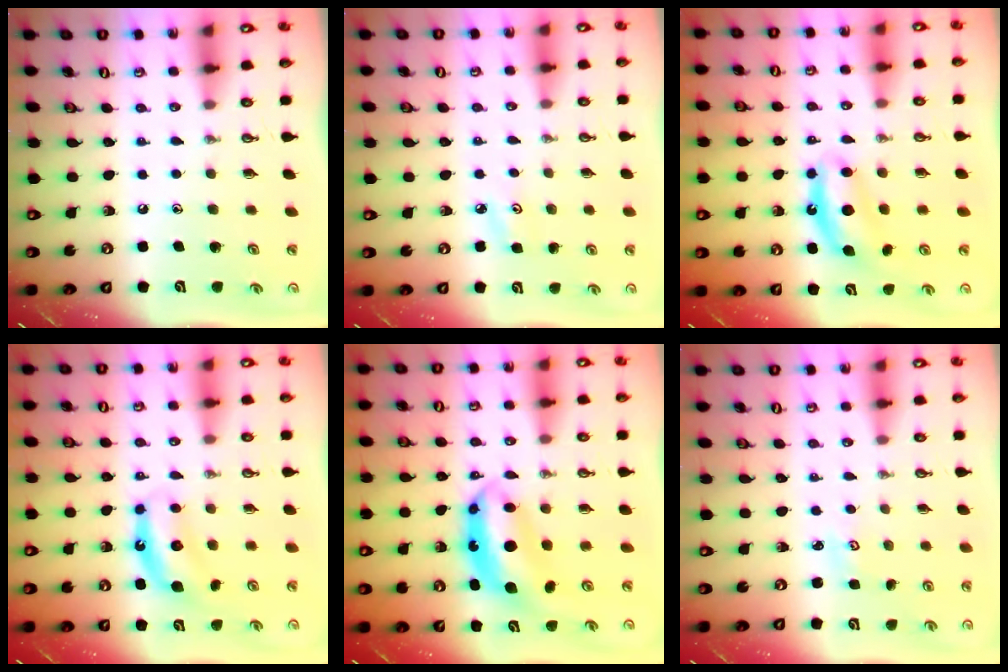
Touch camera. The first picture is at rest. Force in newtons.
{"total": 4.7, "press": 4.7, "slide": 0.6}
{"total": 7.8, "press": 7.8, "slide": 0.9}
{"total": 7.2, "press": 7.2, "slide": 0.5}
{"total": 8.3, "press": 8.3, "slide": 0.7}
{"total": 2.0, "press": 2.0, "slide": 0.3}